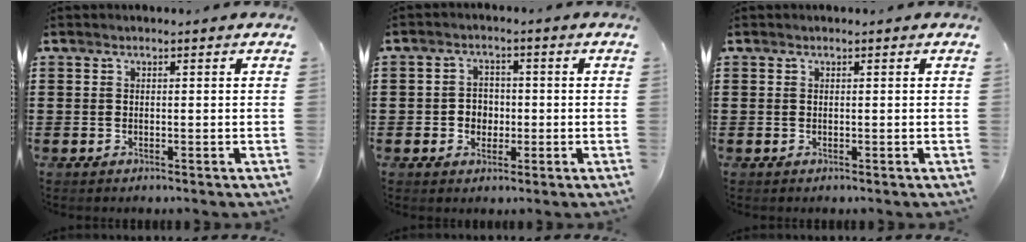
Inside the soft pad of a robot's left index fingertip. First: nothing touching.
{"total": 2.9, "force": [-0.6, 2.6, 1.1], "torque": [-0.031, 0.006, -0.017]}
{"total": 0.0}